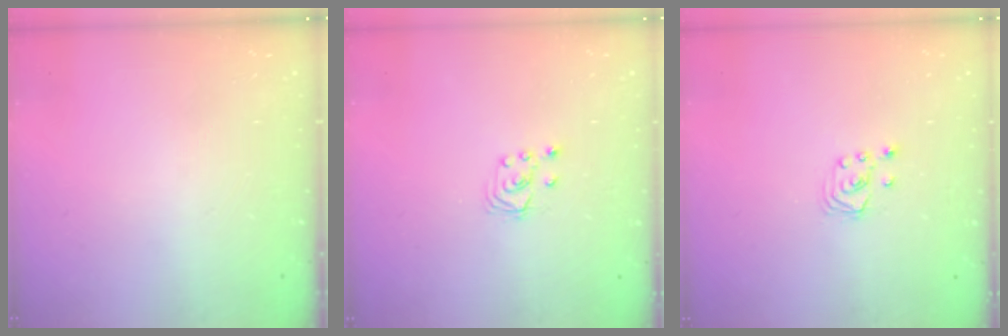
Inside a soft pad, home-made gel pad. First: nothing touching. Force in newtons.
{"total": 3.5, "press": 3.5, "slide": 0.4}
{"total": 2.7, "press": 2.7, "slide": 0.3}